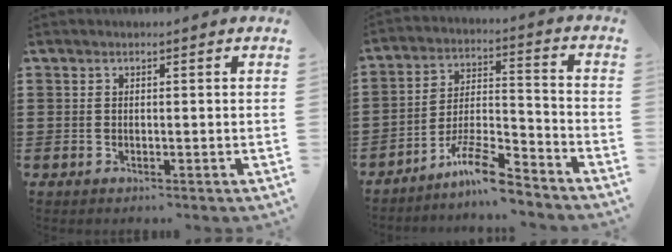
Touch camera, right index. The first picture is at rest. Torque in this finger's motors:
{"motor_torque": [0.40, 0.68, -0.57, -0.21]}